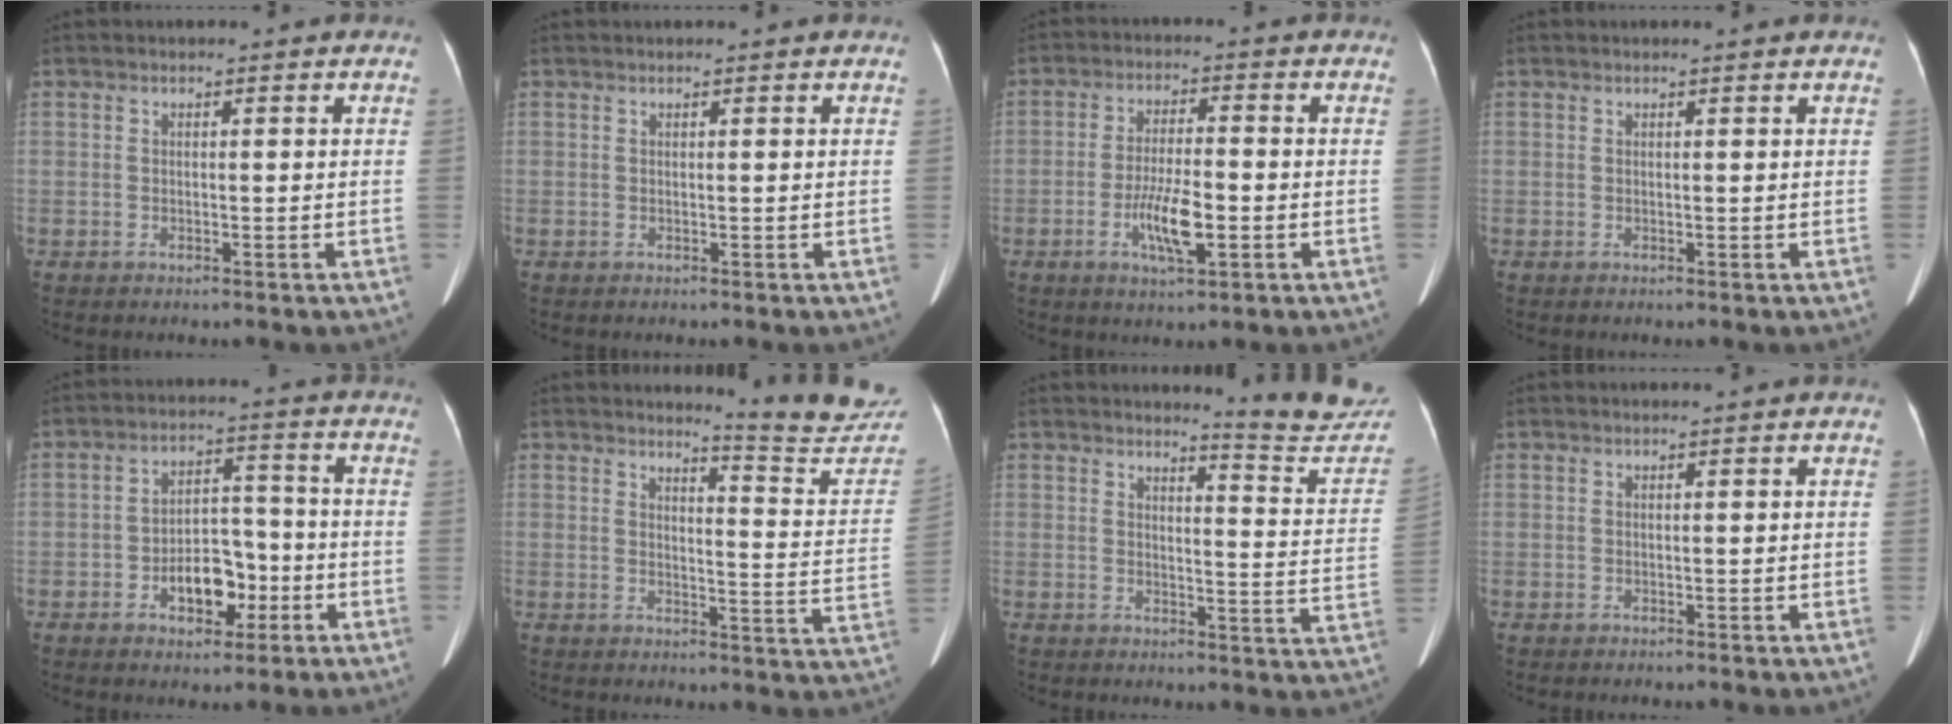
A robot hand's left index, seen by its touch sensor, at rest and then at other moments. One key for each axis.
{"total": 1.1, "fx": 1.0, "fy": -0.1, "fz": 0.4, "tx": -0.009, "ty": 0.021, "tz": 0.019}
{"total": 7.0, "fx": -2.5, "fy": 1.4, "fz": 6.4, "tx": -0.125, "ty": -0.005, "tz": -0.039}
{"total": 1.3, "fx": 1.2, "fy": 0.0, "fz": 0.5, "tx": -0.011, "ty": 0.010, "tz": 0.016}
{"total": 7.6, "fx": -3.3, "fy": 4.3, "fz": 5.4, "tx": -0.091, "ty": 0.020, "tz": -0.046}
{"total": 13.1, "fx": 13.0, "fy": -1.2, "fz": 1.0, "tx": -0.007, "ty": -0.119, "tz": 0.137}
{"total": 11.8, "fx": 11.8, "fy": -0.8, "fz": 1.1, "tx": -0.005, "ty": -0.102, "tz": 0.122}
{"total": 0.0}